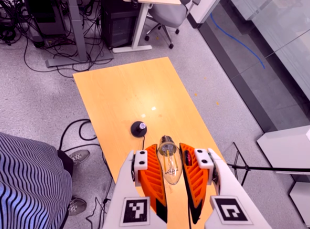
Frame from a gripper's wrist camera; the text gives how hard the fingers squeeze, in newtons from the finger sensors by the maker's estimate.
{"total": 21.8, "left": 24.9, "right": 18.7}